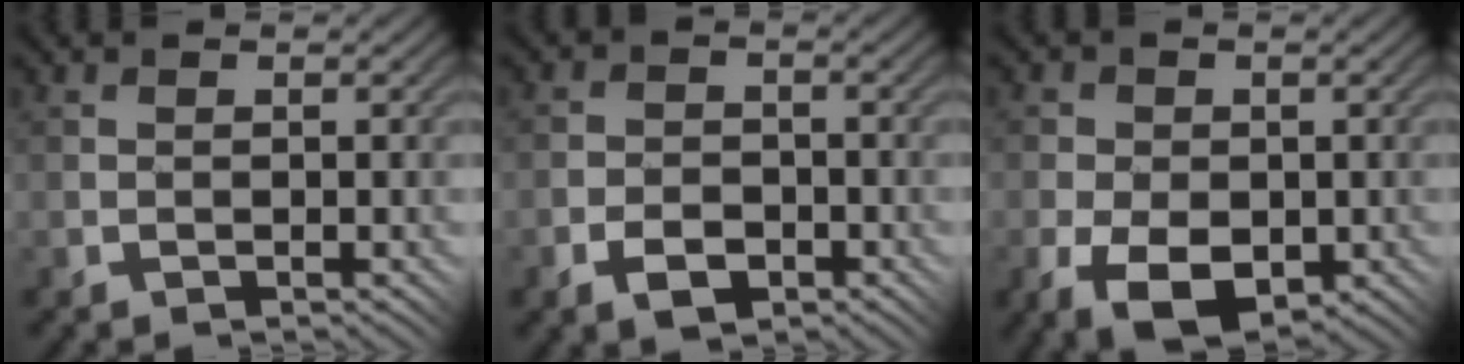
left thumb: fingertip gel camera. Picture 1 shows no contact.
{"total": 3.6, "force": [-1.9, 2.1, 2.2], "torque": [-0.037, 0.002, -0.041]}
{"total": 7.2, "force": [-2.6, 4.5, 5.0], "torque": [-0.092, -0.012, -0.047]}